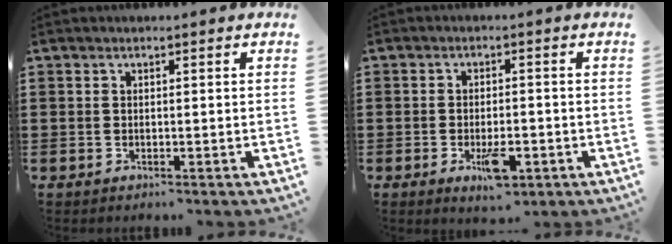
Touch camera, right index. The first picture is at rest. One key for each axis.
{"total": 5.2, "fx": -2.0, "fy": 2.0, "fz": 4.3, "tx": -0.073, "ty": 0.000, "tz": -0.032}